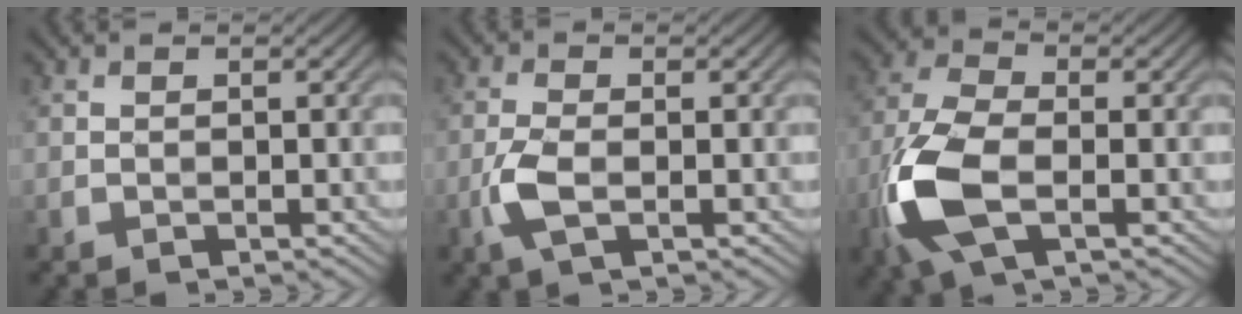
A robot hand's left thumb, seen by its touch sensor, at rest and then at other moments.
{"total": 4.0, "force": [-1.3, 1.5, 3.5], "torque": [-0.088, -0.001, -0.033]}
{"total": 10.8, "force": [-3.3, 5.1, 8.9], "torque": [-0.219, -0.009, -0.076]}